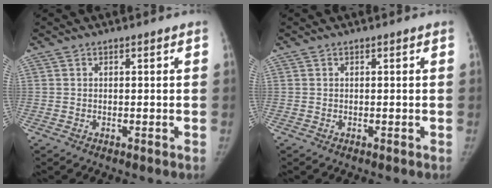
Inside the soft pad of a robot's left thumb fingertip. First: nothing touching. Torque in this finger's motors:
{"motor_torque": [0.23, 0.10, 0.19, 0.28, 0.02]}